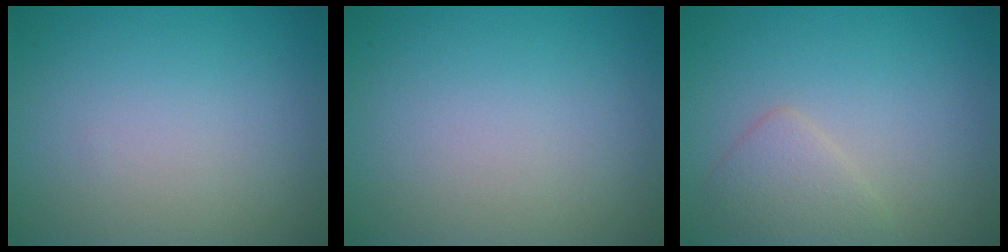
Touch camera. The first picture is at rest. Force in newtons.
{"total": 0.0}
{"total": 2.2, "press": 2.2, "slide": 0.1}